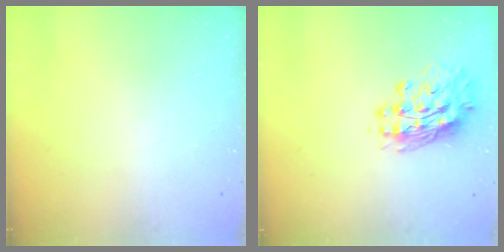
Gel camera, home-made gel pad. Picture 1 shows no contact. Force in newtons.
{"total": 13.6, "press": 13.5, "slide": 1.1}